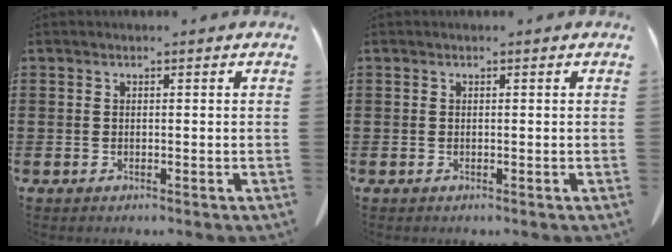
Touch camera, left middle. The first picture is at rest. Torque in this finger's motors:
{"motor_torque": [0.00, 0.00, 0.00, 0.00]}